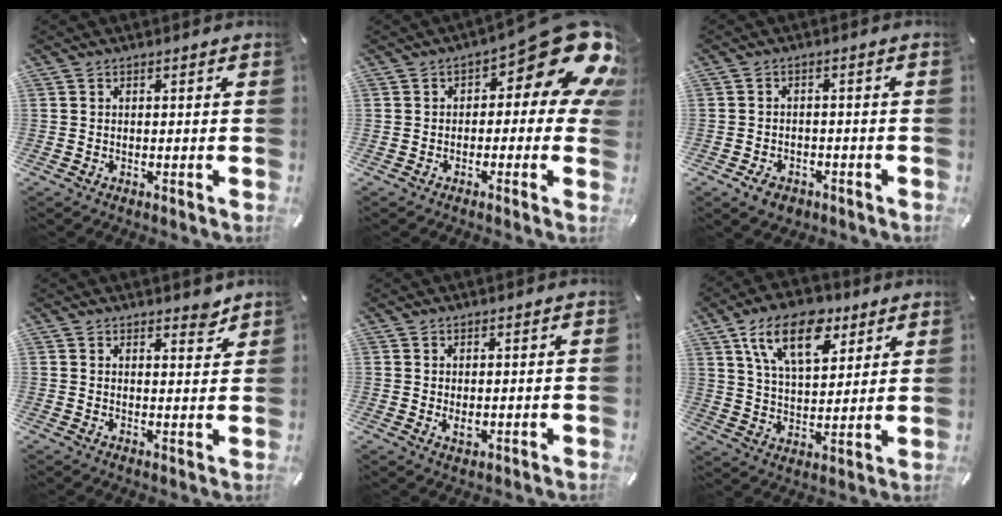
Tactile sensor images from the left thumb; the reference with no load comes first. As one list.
[{"total": 15.7, "force": [6.9, 6.2, 12.6], "torque": [-0.159, -0.054, 0.115]}, {"total": 3.5, "force": [-2.1, 2.5, 1.2], "torque": [-0.025, 0.008, -0.041]}, {"total": 3.6, "force": [3.2, 1.6, 0.7], "torque": [0.004, -0.022, 0.054]}, {"total": 1.8, "force": [0.5, 1.2, 1.2], "torque": [-0.017, -0.002, 0.008]}, {"total": 15.5, "force": [8.7, 8.2, 9.8], "torque": [-0.172, -0.020, 0.156]}]